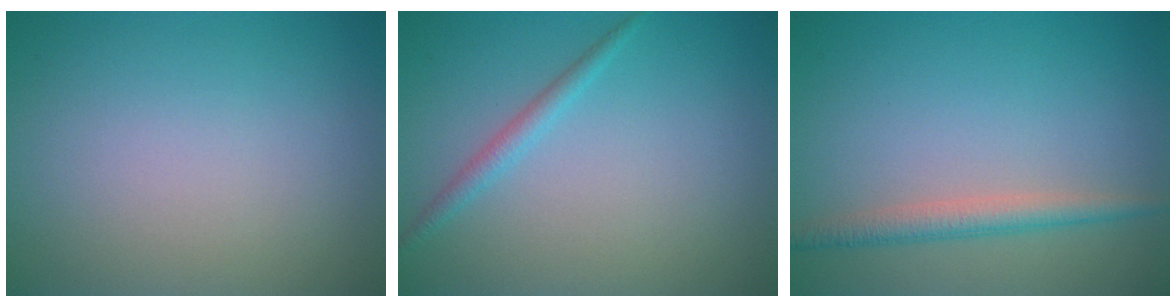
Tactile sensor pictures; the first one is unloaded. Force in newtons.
{"total": 1.4, "press": 1.4, "slide": 0.0}
{"total": 2.4, "press": 2.4, "slide": 0.1}